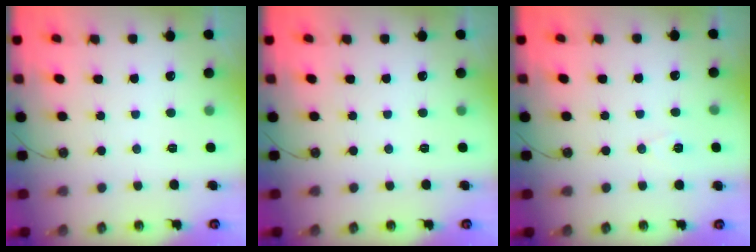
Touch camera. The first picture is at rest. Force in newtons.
{"total": 0.0}
{"total": 6.5, "press": 4.7, "slide": 4.5}